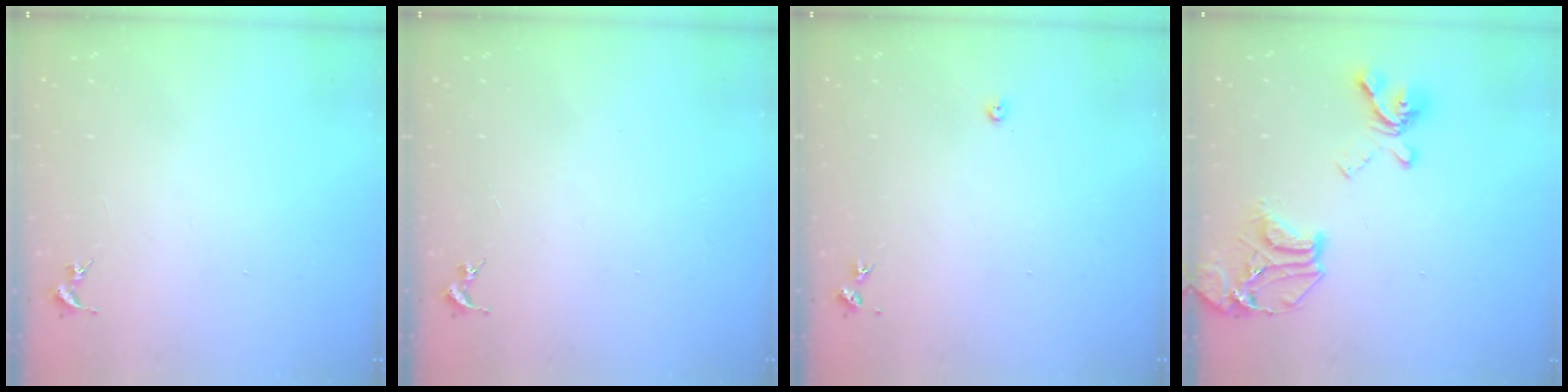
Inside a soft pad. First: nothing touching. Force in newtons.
{"total": 0.0}
{"total": 2.2, "press": 2.2, "slide": 0.3}
{"total": 19.6, "press": 19.5, "slide": 2.1}